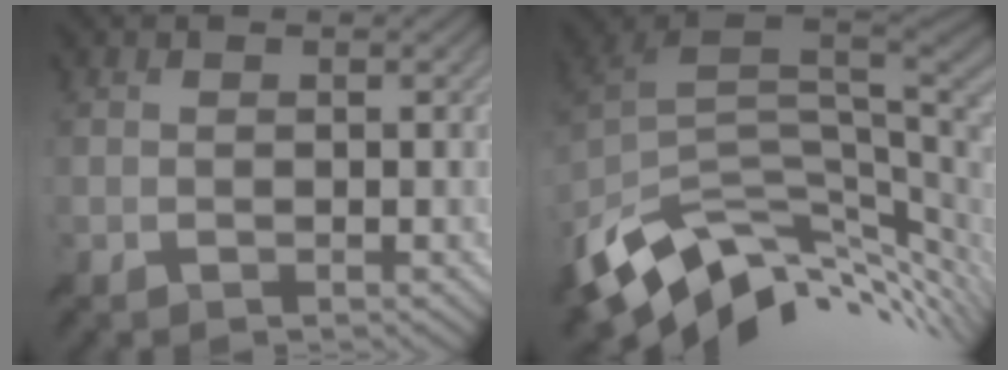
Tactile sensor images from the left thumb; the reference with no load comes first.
{"total": 12.8, "force": [-4.6, 7.3, 9.5], "torque": [-0.197, -0.030, -0.074]}